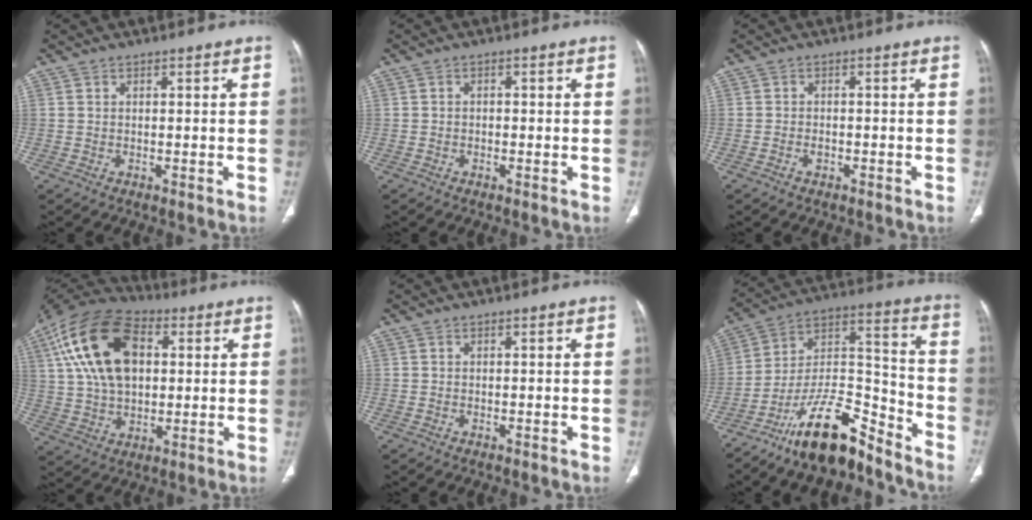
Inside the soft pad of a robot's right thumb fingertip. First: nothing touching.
{"total": 0.8, "force": [-0.3, 0.6, 0.4], "torque": [-0.002, 0.003, -0.007]}
{"total": 1.4, "force": [-0.8, 0.9, 0.7], "torque": [-0.015, 0.007, -0.014]}
{"total": 19.9, "force": [5.0, 12.1, 15.0], "torque": [-0.268, 0.011, 0.083]}
{"total": 0.0}
{"total": 17.3, "force": [-13.3, 5.6, 9.5], "torque": [-0.141, 0.108, -0.233]}